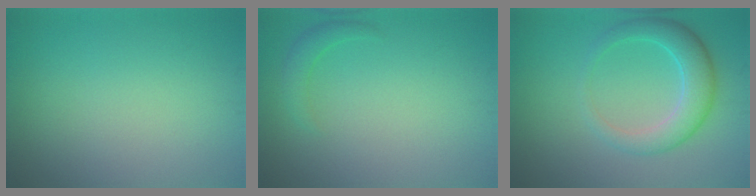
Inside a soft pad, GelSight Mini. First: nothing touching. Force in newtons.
{"total": 1.4, "press": 1.4, "slide": 0.1}
{"total": 4.2, "press": 4.2, "slide": 0.5}